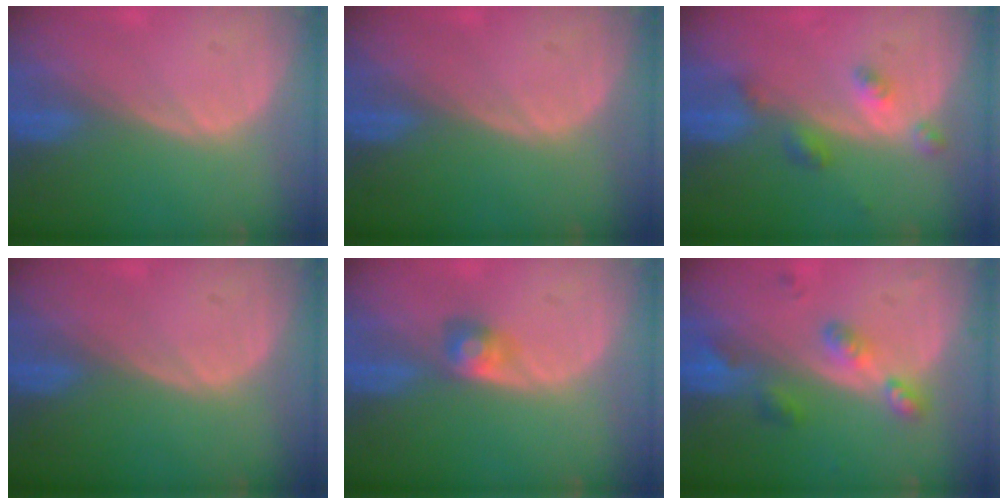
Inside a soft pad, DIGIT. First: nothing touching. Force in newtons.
{"total": 0.0}
{"total": 4.2, "press": 3.8, "slide": 1.8}
{"total": 0.0}
{"total": 2.6, "press": 2.6, "slide": 0.1}
{"total": 5.1, "press": 5.1, "slide": 0.4}